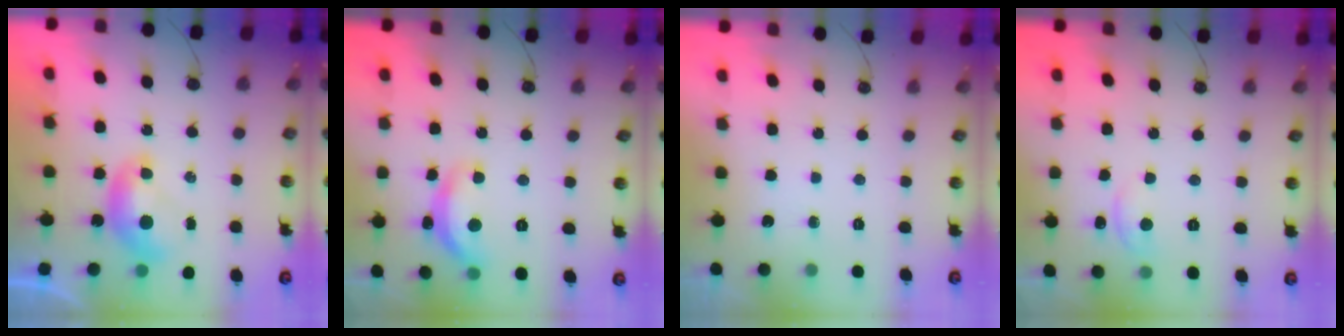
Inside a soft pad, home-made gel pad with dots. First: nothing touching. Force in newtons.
{"total": 6.7, "press": 6.7, "slide": 0.7}
{"total": 0.0}
{"total": 0.0}